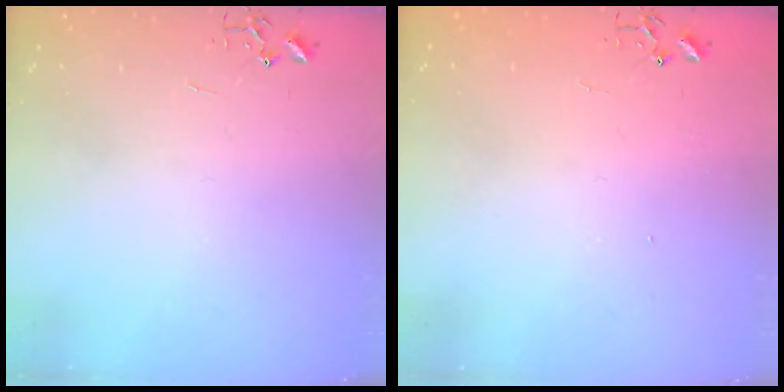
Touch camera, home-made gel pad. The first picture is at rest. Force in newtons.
{"total": 1.1, "press": 1.1, "slide": 0.1}